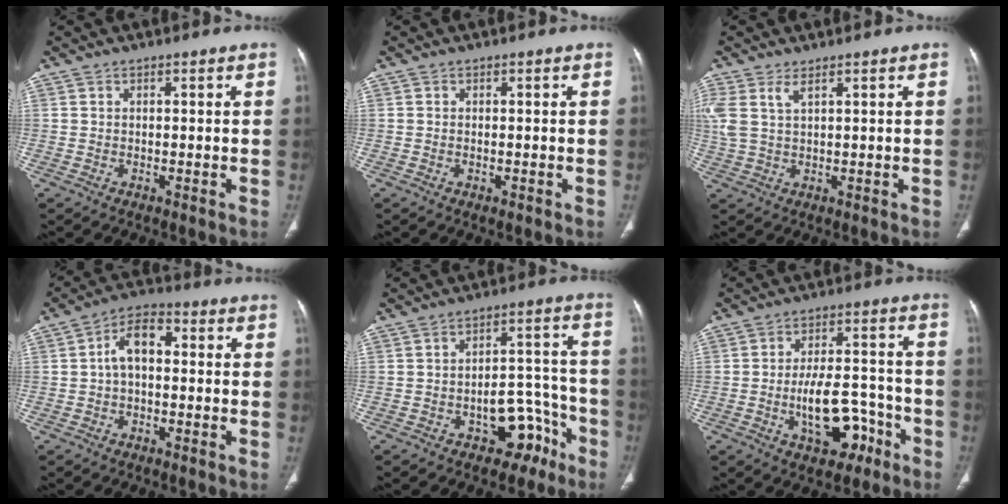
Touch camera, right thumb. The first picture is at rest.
{"total": 0.6, "force": [-0.2, 0.3, 0.4], "torque": [-0.012, -0.001, -0.001]}
{"total": 4.8, "force": [2.5, 1.9, 3.7], "torque": [-0.103, 0.003, 0.060]}
{"total": 7.1, "force": [0.2, 4.3, 5.7], "torque": [-0.090, 0.027, -0.008]}
{"total": 9.8, "force": [-5.7, 5.8, 5.4], "torque": [-0.034, 0.064, -0.075]}
{"total": 11.3, "force": [-4.8, 6.1, 8.2], "torque": [-0.112, 0.048, -0.066]}